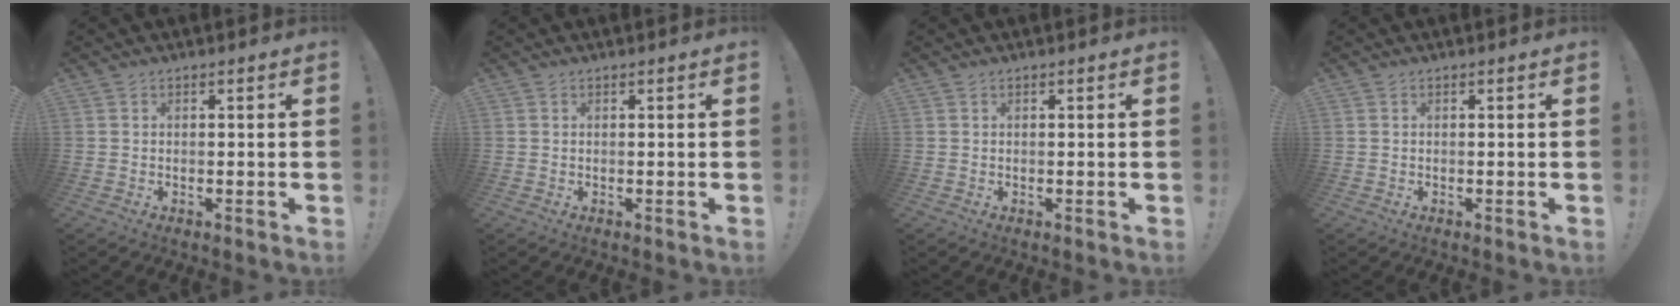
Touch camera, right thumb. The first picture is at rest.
{"total": 0.0}
{"total": 0.0}
{"total": 0.0}